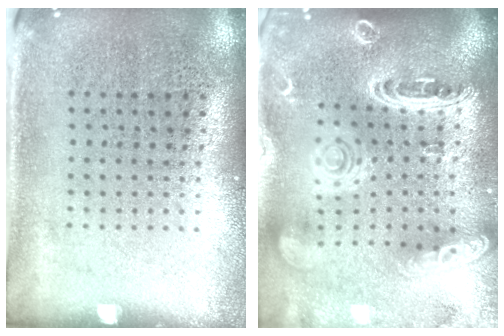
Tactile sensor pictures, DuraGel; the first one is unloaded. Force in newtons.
{"total": 2.8, "press": 2.4, "slide": 1.5}